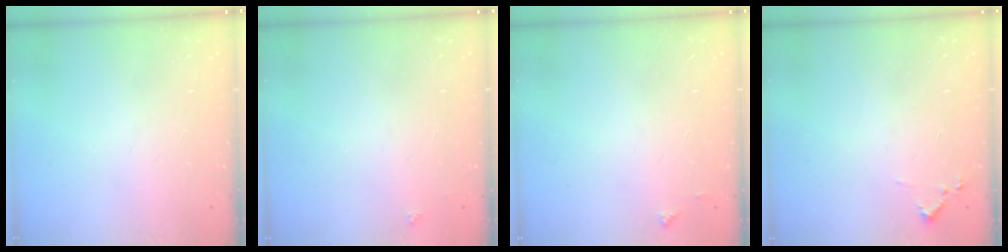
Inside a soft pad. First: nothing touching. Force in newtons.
{"total": 2.1, "press": 2.1, "slide": 0.3}
{"total": 3.8, "press": 3.7, "slide": 0.6}
{"total": 5.7, "press": 5.7, "slide": 0.6}